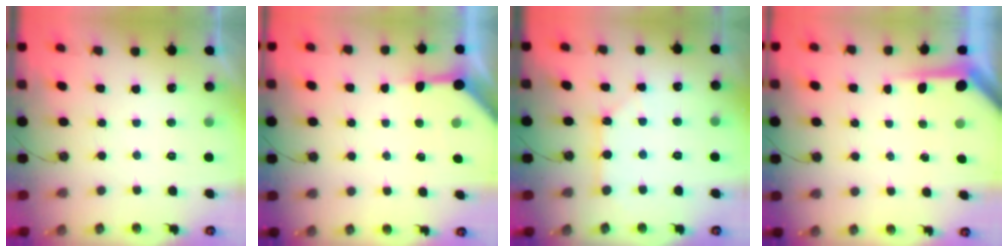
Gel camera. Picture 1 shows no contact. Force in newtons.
{"total": 5.0, "press": 5.0, "slide": 0.2}
{"total": 2.8, "press": 2.8, "slide": 0.1}
{"total": 3.9, "press": 3.8, "slide": 0.4}